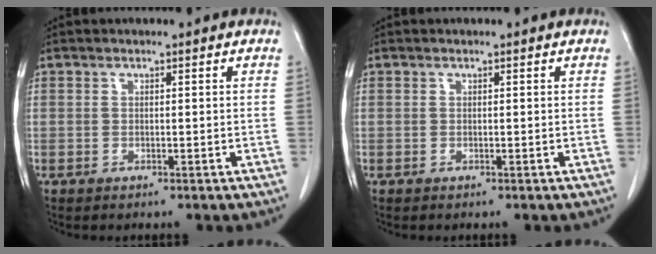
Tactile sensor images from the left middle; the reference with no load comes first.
{"total": 0.0}